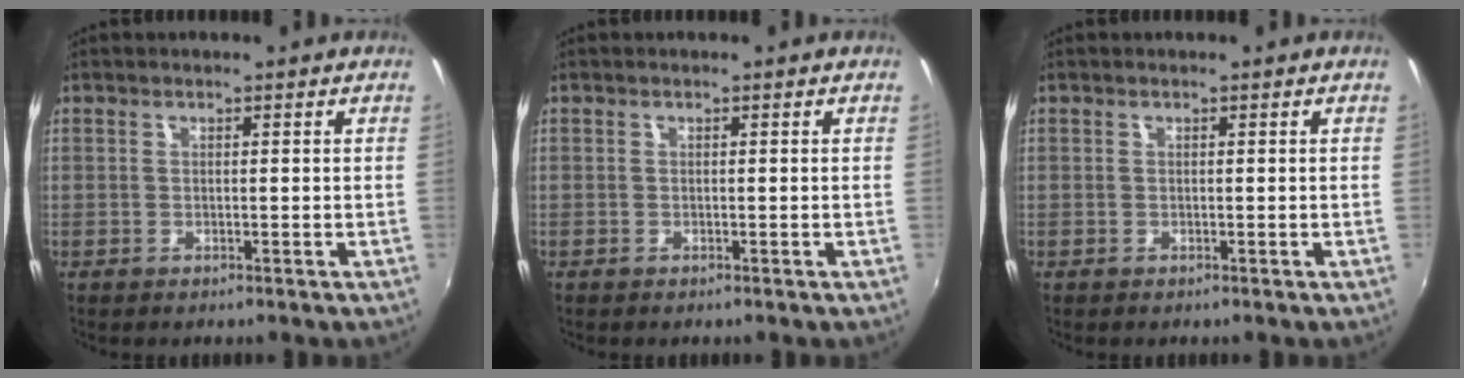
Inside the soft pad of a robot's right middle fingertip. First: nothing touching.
{"total": 0.0}
{"total": 0.0}